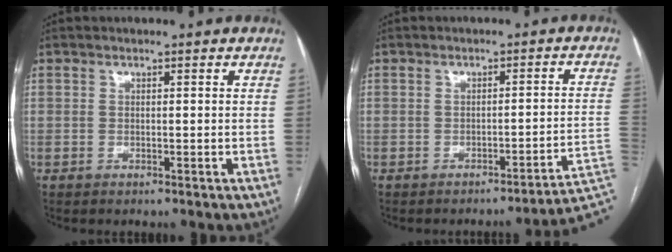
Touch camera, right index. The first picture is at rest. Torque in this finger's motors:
{"motor_torque": [0.60, -1.54, -0.05, -0.04]}